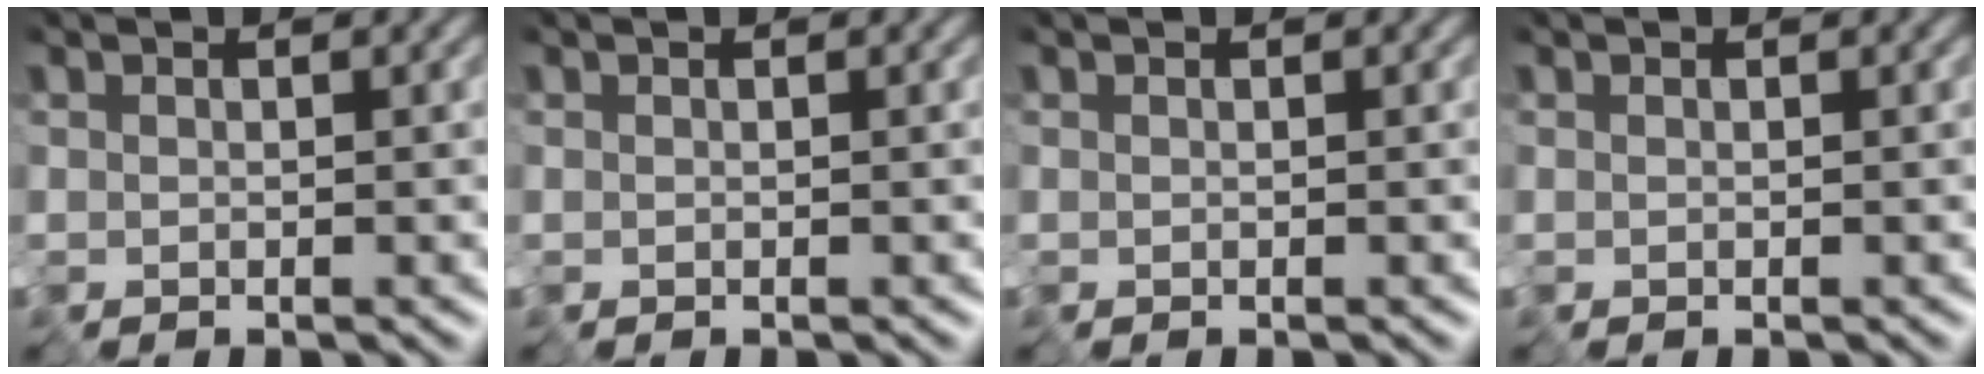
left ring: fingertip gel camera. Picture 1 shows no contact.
{"total": 0.0}
{"total": 0.0}
{"total": 0.0}